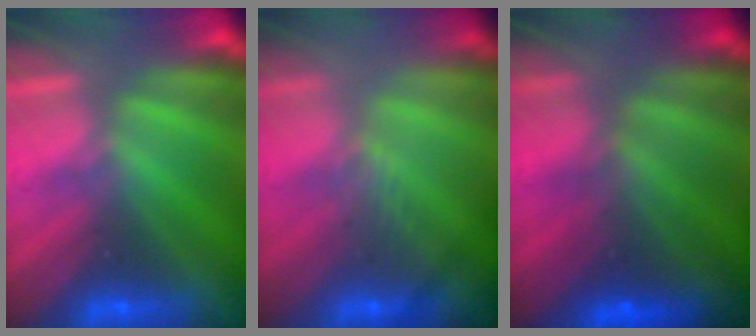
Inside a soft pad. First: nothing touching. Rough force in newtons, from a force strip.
{"total": 2.8}
{"total": 5.8}